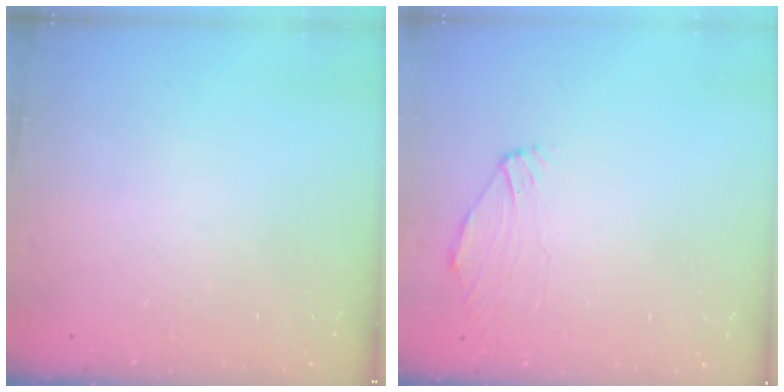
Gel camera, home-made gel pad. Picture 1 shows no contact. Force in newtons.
{"total": 0.8, "press": 0.7, "slide": 0.4}